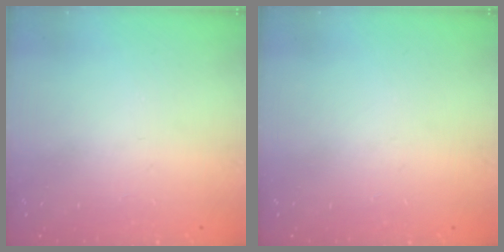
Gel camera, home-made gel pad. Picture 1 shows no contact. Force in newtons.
{"total": 0.0}